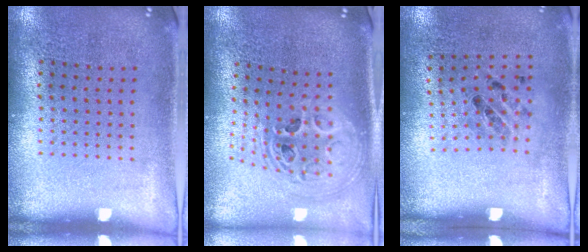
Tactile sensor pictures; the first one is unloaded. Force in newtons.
{"total": 2.5, "press": 1.9, "slide": 1.6}
{"total": 1.1, "press": 0.7, "slide": 0.8}